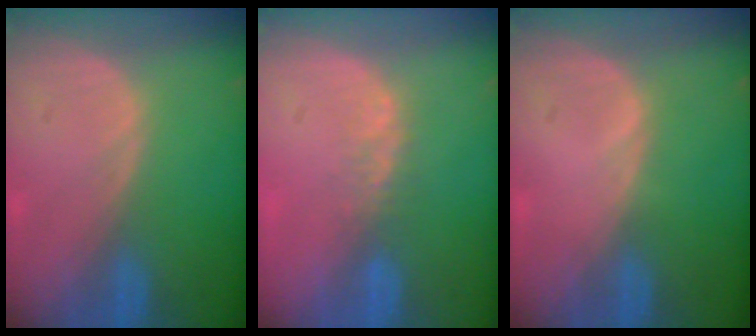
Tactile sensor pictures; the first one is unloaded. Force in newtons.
{"total": 2.5, "press": 1.9, "slide": 1.5}
{"total": 0.5, "press": 0.1, "slide": 0.5}